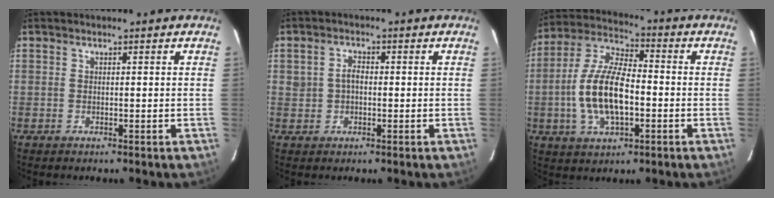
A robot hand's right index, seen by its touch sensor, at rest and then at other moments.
{"total": 2.8, "force": [-0.1, 2.1, 1.7], "torque": [-0.034, 0.008, 0.000]}
{"total": 13.9, "force": [-2.5, 6.1, 12.3], "torque": [-0.256, 0.006, -0.047]}